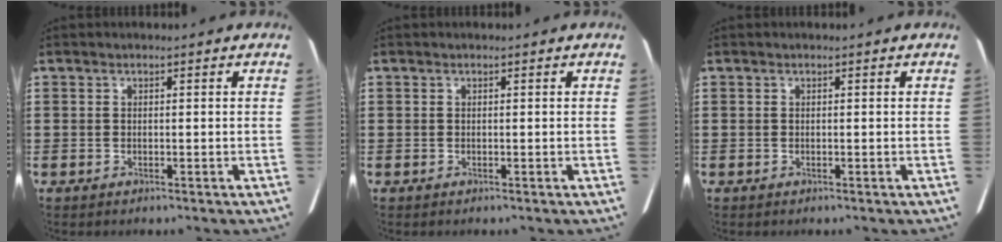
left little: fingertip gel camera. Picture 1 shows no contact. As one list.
[{"total": 0.0}, {"total": 0.0}]